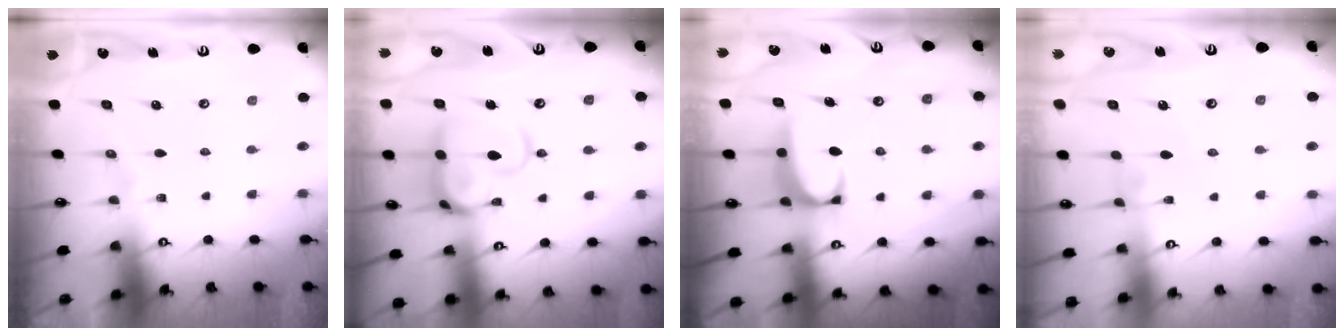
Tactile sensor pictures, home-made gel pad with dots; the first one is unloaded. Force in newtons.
{"total": 6.9, "press": 6.8, "slide": 1.5}
{"total": 1.6, "press": 1.6, "slide": 0.4}
{"total": 4.2, "press": 4.2, "slide": 0.0}